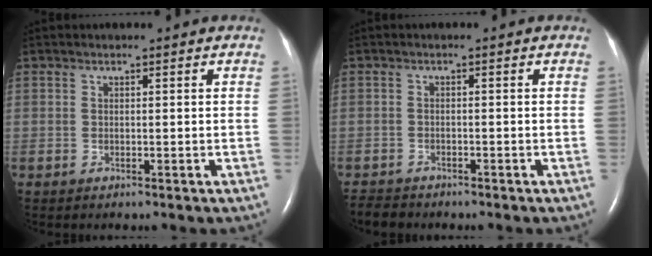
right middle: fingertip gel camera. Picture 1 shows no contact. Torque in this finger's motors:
{"motor_torque": [0.12, -0.14, 0.04, -0.01]}